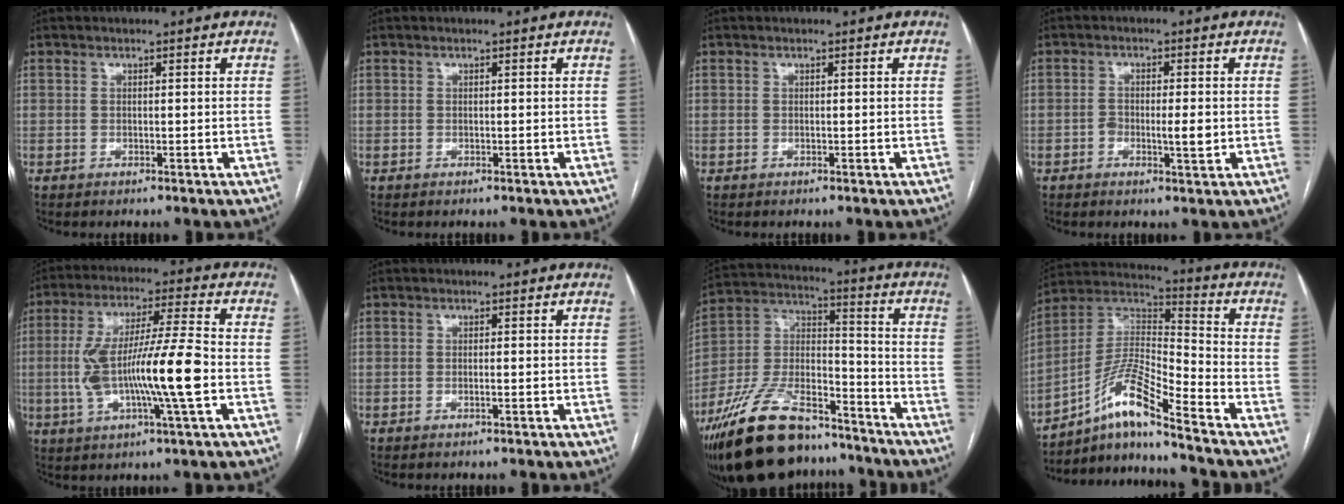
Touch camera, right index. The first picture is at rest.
{"total": 0.0}
{"total": 0.0}
{"total": 3.7, "force": [-0.7, 1.0, 3.5], "torque": [-0.058, 0.000, -0.009]}
{"total": 15.0, "force": [-2.2, 0.7, 14.8], "torque": [-0.284, 0.005, -0.040]}
{"total": 0.9, "force": [-0.3, 0.0, 0.8], "torque": [-0.016, 0.000, -0.004]}
{"total": 21.7, "force": [-16.9, 8.0, 11.0], "torque": [-0.247, 0.009, -0.304]}
{"total": 11.7, "force": [-8.4, 0.0, 8.1], "torque": [-0.169, 0.014, -0.156]}